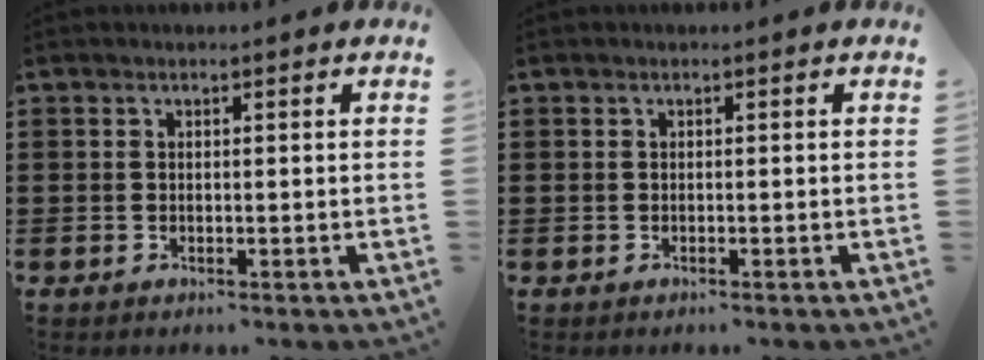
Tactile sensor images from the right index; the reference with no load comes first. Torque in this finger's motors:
{"motor_torque": [-0.39, 0.39, -0.84, -0.21]}